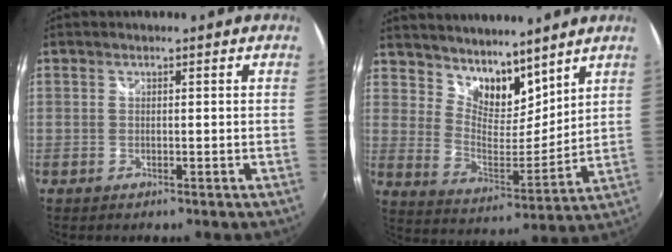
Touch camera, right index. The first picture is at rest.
{"total": 11.6, "force": [9.4, 5.4, 4.3], "torque": [-0.078, 0.002, 0.171]}